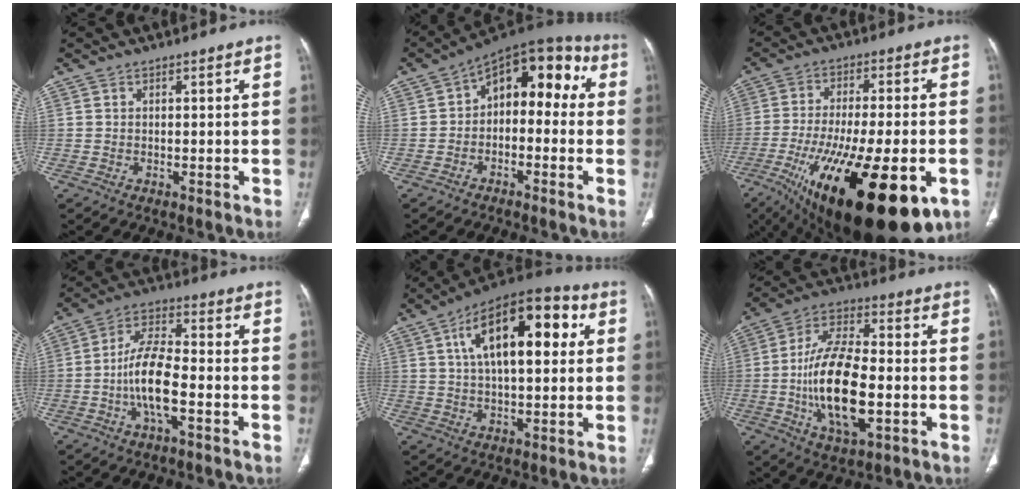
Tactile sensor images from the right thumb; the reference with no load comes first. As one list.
[{"total": 13.1, "force": [0.7, 8.1, 10.2], "torque": [-0.087, 0.054, -0.009]}, {"total": 29.9, "force": [-11.5, 10.5, 25.5], "torque": [-0.404, -0.021, -0.166]}, {"total": 10.7, "force": [-2.9, 3.9, 9.5], "torque": [-0.187, 0.028, -0.059]}, {"total": 19.2, "force": [5.2, 9.0, 16.2], "torque": [-0.224, 0.021, 0.071]}, {"total": 17.9, "force": [-3.1, 7.7, 15.9], "torque": [-0.293, 0.013, -0.055]}]